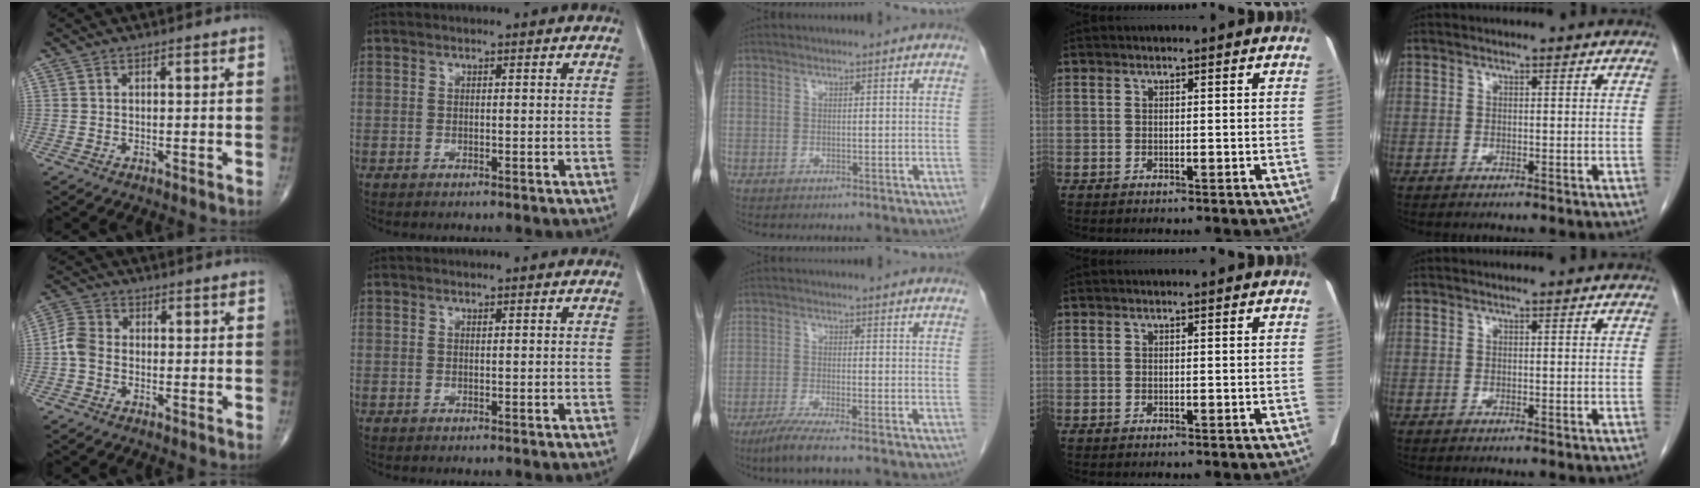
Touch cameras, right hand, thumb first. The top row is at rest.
{"thumb": {"total": 4.5, "force": [-1.0, 3.3, 2.8], "torque": [-0.057, 0.011, -0.031]}, "middle": {"total": 5.2, "force": [-3.8, -0.4, 3.5], "torque": [-0.067, -0.015, -0.072]}}